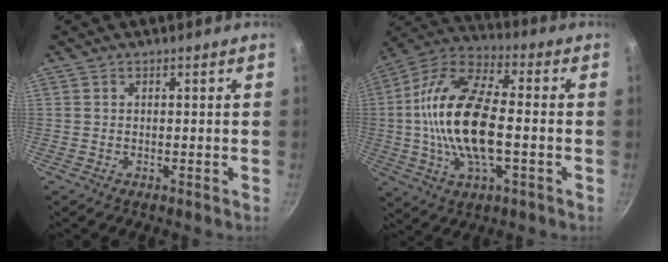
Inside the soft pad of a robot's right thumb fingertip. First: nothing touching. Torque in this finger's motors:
{"motor_torque": [0.24, 1.68, 2.14, -0.65, 0.85]}